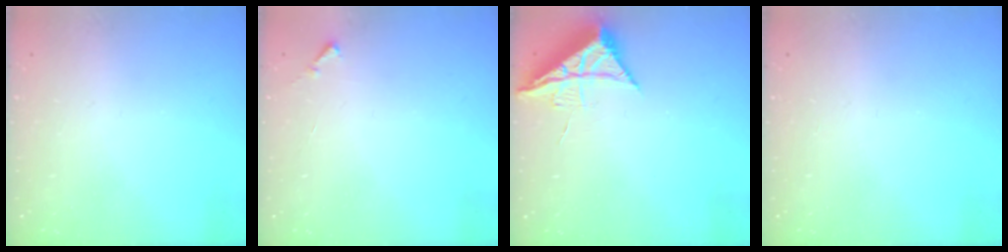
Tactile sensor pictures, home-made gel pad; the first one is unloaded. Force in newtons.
{"total": 4.4, "press": 4.4, "slide": 0.3}
{"total": 7.7, "press": 7.7, "slide": 0.4}
{"total": 0.0}